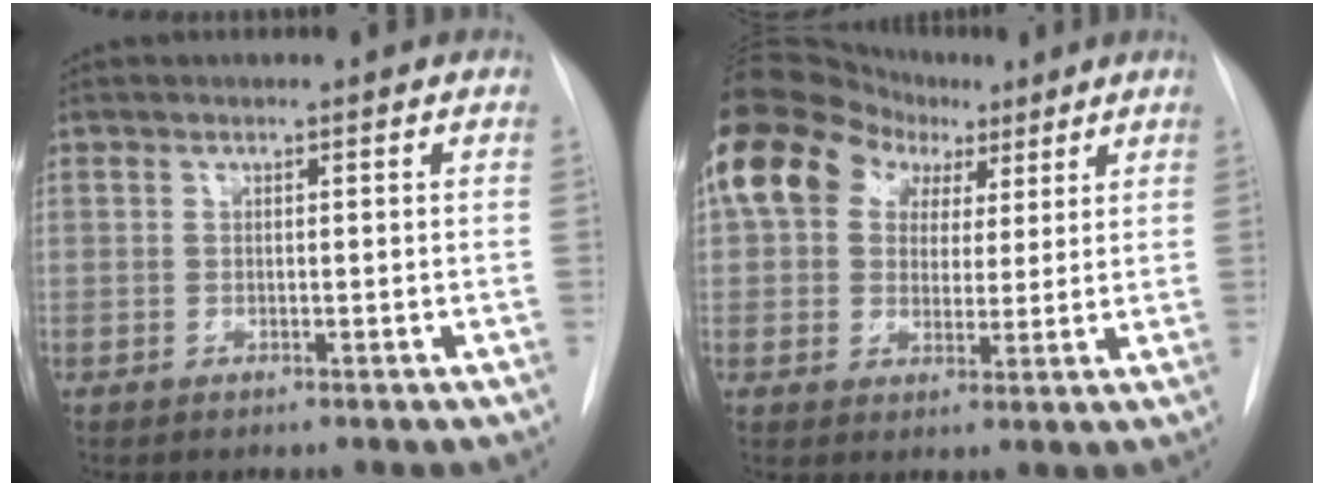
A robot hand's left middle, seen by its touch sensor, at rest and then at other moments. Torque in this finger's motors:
{"motor_torque": [1.44, -0.70, 1.05, 0.21]}